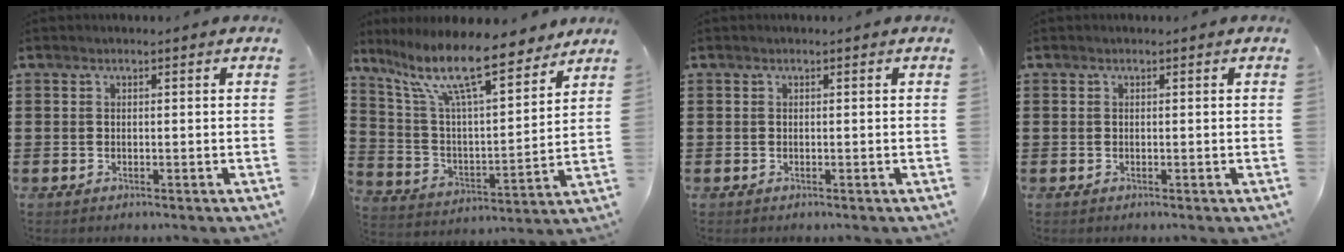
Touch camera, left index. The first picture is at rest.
{"total": 13.6, "force": [10.3, 2.6, 8.4], "torque": [-0.189, -0.049, 0.177]}
{"total": 0.0}
{"total": 0.0}